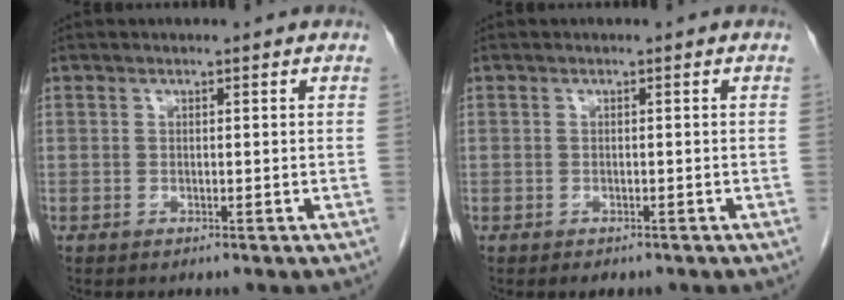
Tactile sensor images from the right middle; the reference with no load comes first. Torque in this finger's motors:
{"motor_torque": [0.47, 0.07, 0.00, 0.01]}